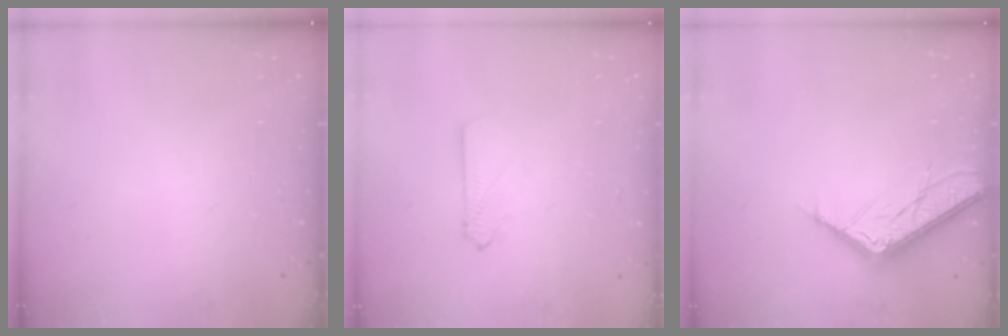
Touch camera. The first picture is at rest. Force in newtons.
{"total": 2.6, "press": 2.6, "slide": 0.3}
{"total": 11.4, "press": 11.4, "slide": 0.1}